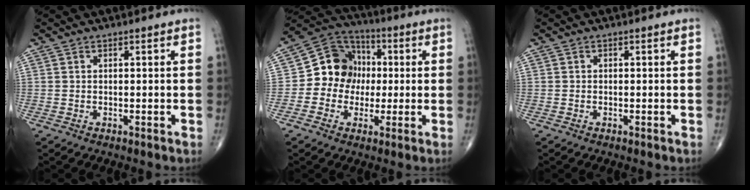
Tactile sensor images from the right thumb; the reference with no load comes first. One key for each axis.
{"total": 11.7, "fx": -0.3, "fy": 10.5, "fz": 5.3, "tx": -0.045, "ty": 0.030, "tz": -0.018}
{"total": 0.0}